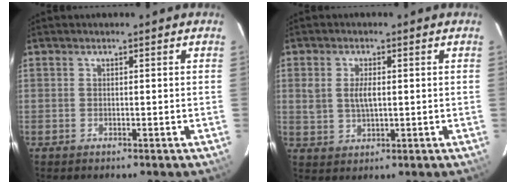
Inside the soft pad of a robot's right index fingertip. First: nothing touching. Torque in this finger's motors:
{"motor_torque": [-0.11, 0.03, 0.05, 0.05]}